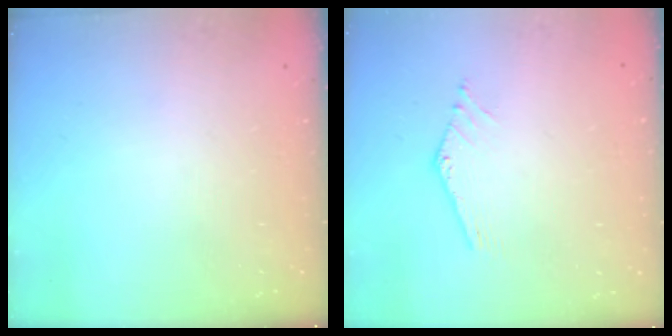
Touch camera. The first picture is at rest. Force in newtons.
{"total": 1.6, "press": 1.6, "slide": 0.0}